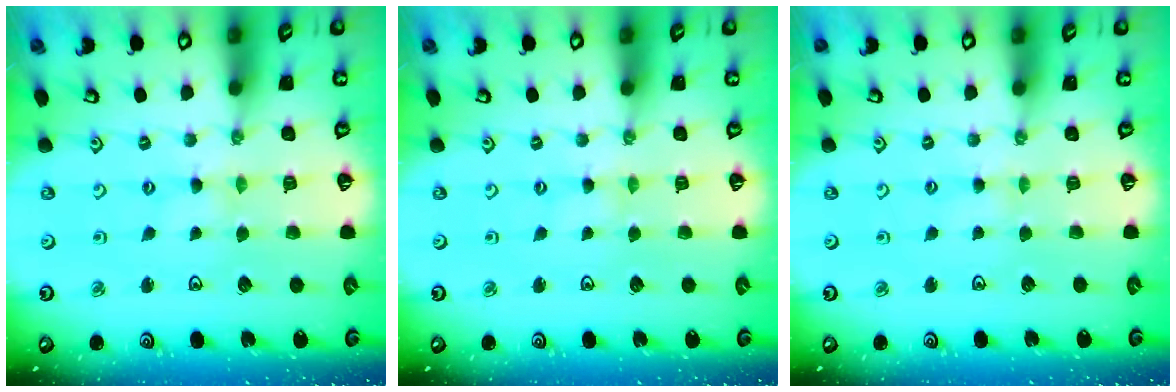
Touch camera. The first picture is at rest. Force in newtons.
{"total": 0.5, "press": 0.5, "slide": 0.1}
{"total": 2.1, "press": 2.0, "slide": 0.3}